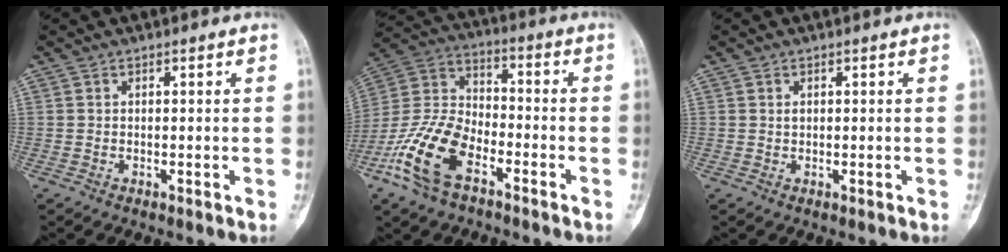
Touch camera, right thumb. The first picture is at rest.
{"total": 15.7, "force": [-8.0, 8.1, 10.9], "torque": [-0.228, 0.043, -0.162]}
{"total": 0.7, "force": [0.2, 0.5, 0.5], "torque": [-0.007, 0.001, 0.005]}